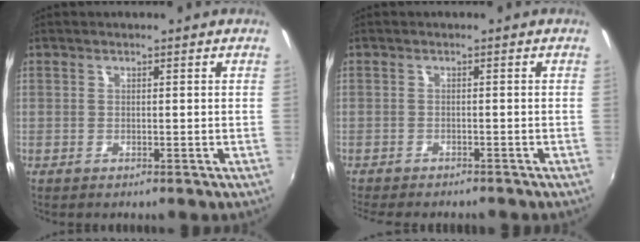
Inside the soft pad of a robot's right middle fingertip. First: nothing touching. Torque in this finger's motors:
{"motor_torque": [1.05, -1.09, 0.12, 0.05]}